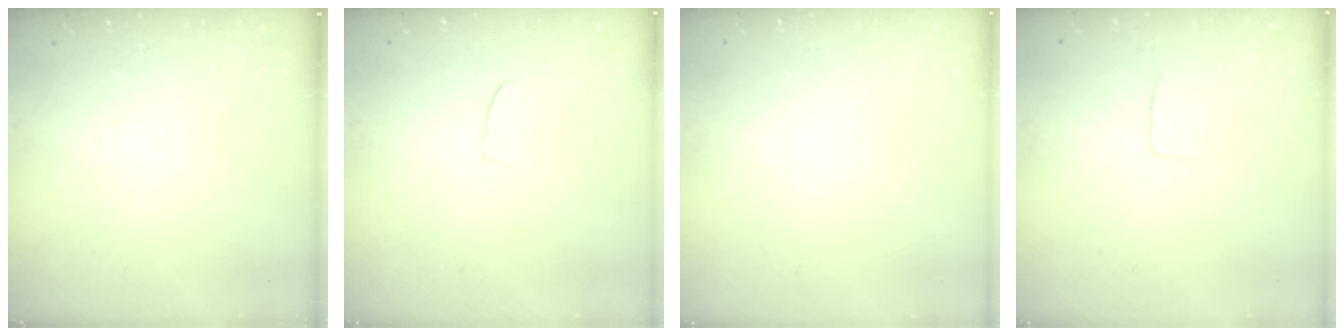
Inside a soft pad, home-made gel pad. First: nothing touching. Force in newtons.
{"total": 3.2, "press": 3.1, "slide": 0.3}
{"total": 0.0}
{"total": 4.3, "press": 4.3, "slide": 0.3}